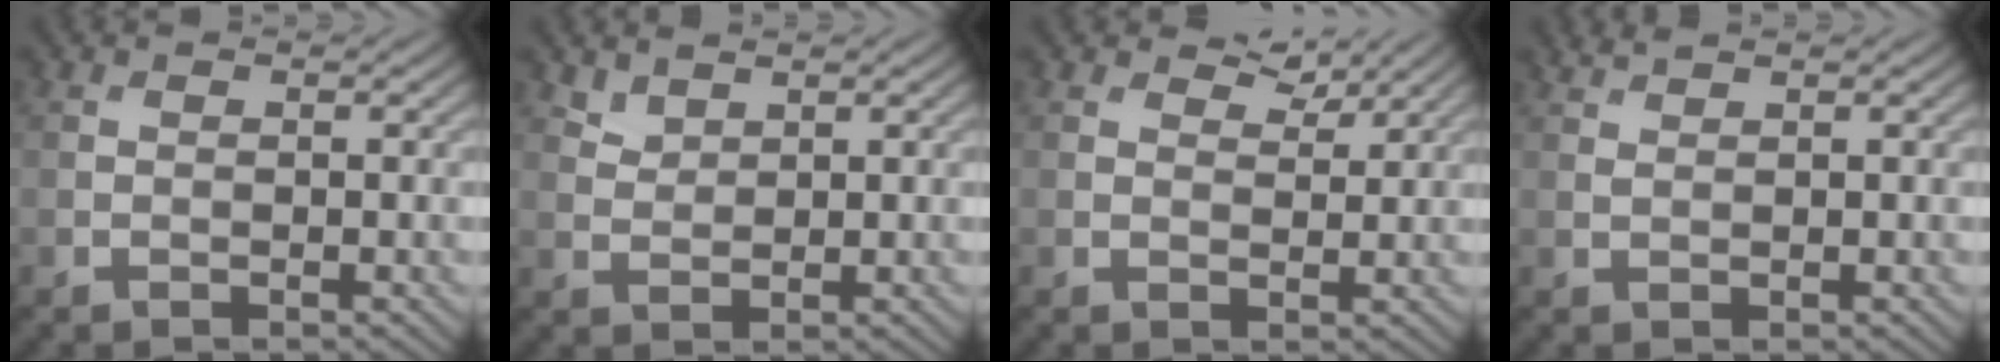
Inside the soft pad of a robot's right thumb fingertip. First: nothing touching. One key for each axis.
{"total": 2.0, "fx": 1.7, "fy": 0.7, "fz": 0.5, "tx": -0.015, "ty": -0.002, "tz": 0.042}
{"total": 2.7, "fx": 2.2, "fy": 1.1, "fz": 1.2, "tx": -0.017, "ty": -0.003, "tz": 0.042}
{"total": 1.1, "fx": 1.1, "fy": 0.0, "fz": 0.3, "tx": -0.014, "ty": 0.003, "tz": 0.025}